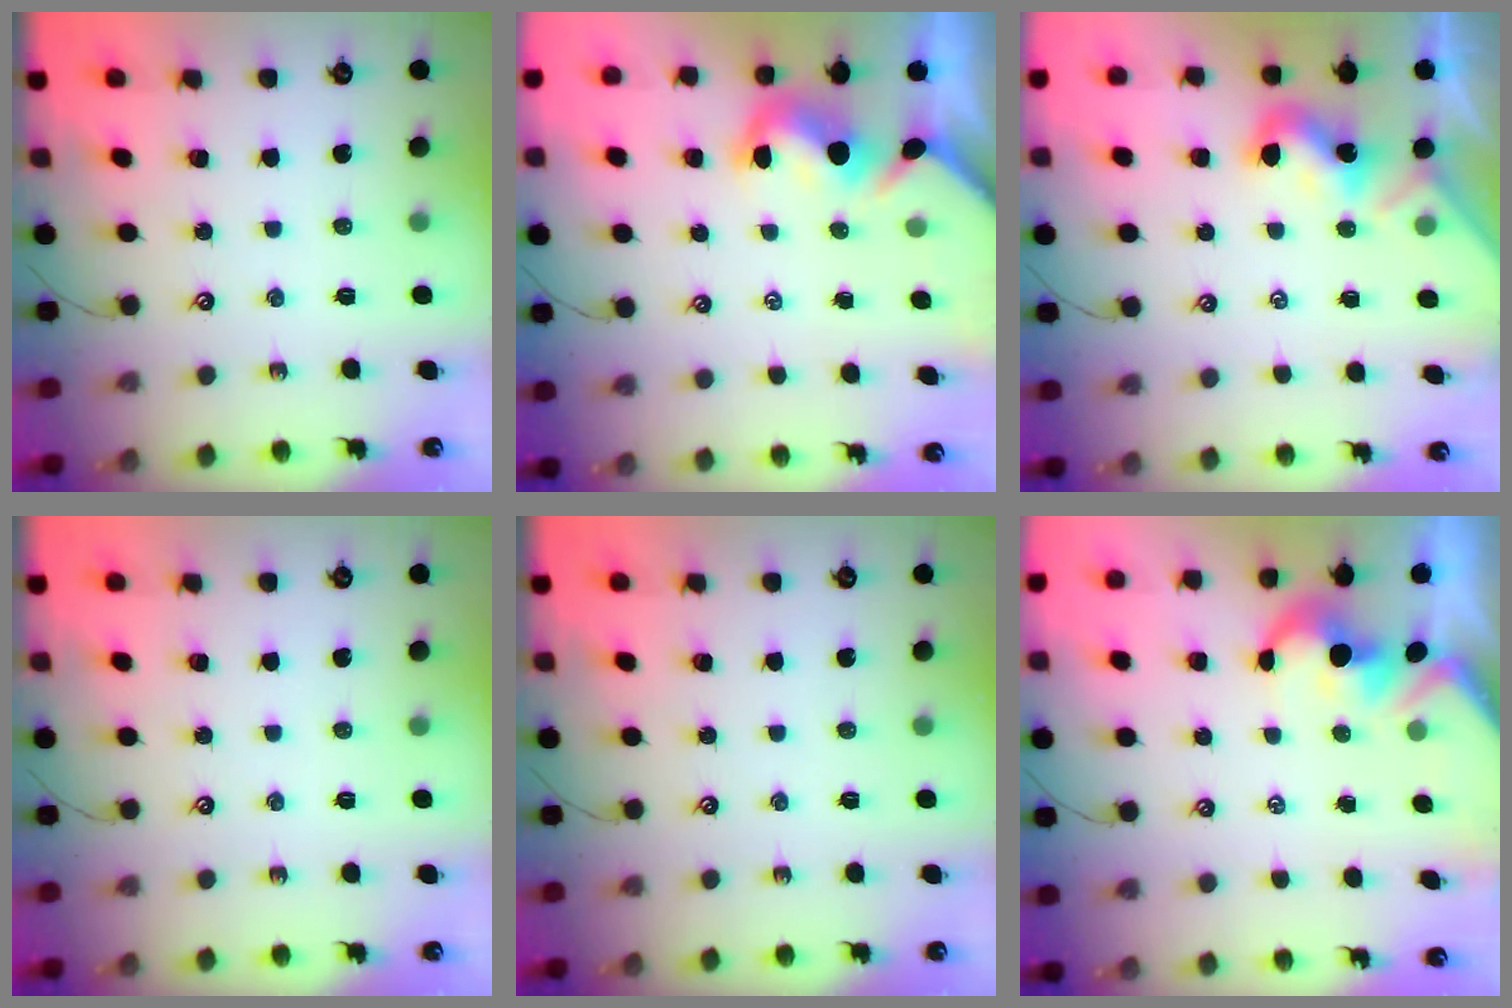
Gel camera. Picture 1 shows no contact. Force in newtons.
{"total": 2.6, "press": 2.4, "slide": 1.0}
{"total": 2.0, "press": 2.0, "slide": 0.4}
{"total": 0.0}
{"total": 0.0}
{"total": 1.8, "press": 1.5, "slide": 1.0}